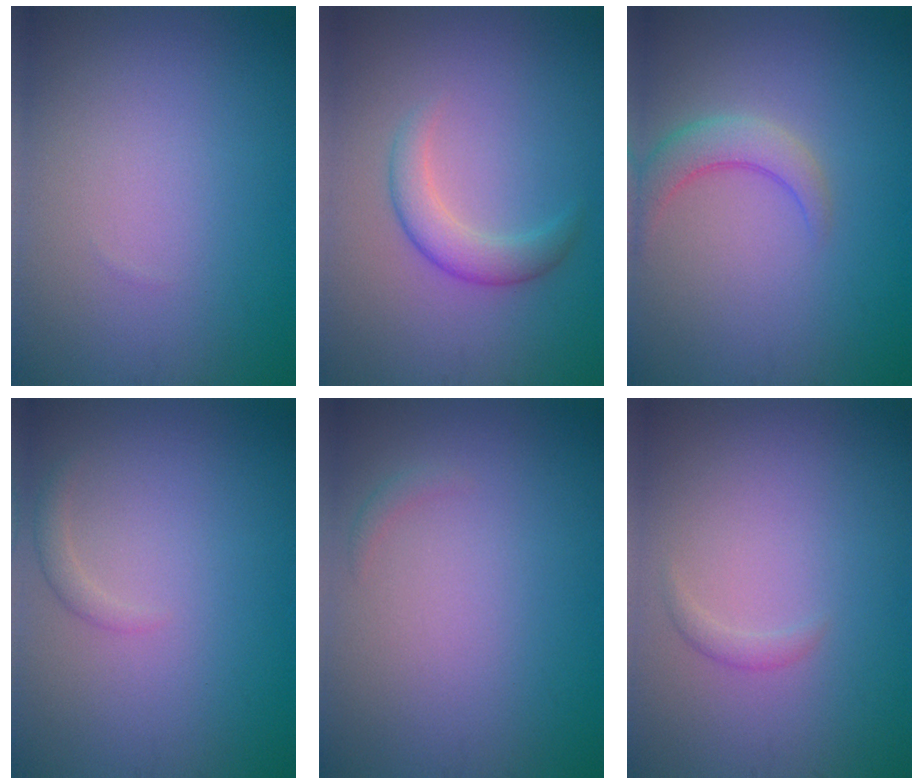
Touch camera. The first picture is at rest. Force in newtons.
{"total": 2.5, "press": 2.5, "slide": 0.1}
{"total": 2.7, "press": 2.7, "slide": 0.3}
{"total": 1.0, "press": 0.9, "slide": 0.1}
{"total": 0.6, "press": 0.6, "slide": 0.1}
{"total": 0.8, "press": 0.8, "slide": 0.1}